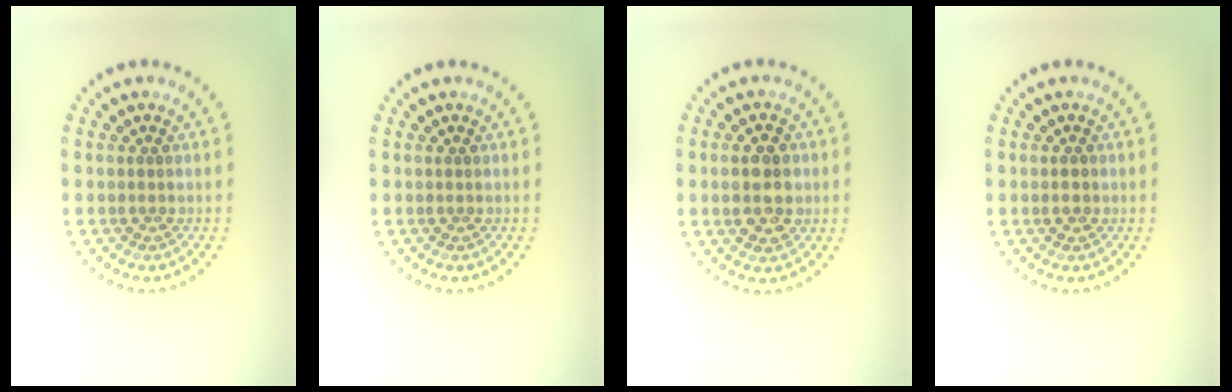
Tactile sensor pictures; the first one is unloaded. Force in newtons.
{"total": 0.0}
{"total": 4.3, "press": 4.3, "slide": 0.3}
{"total": 1.2, "press": 1.2, "slide": 0.0}